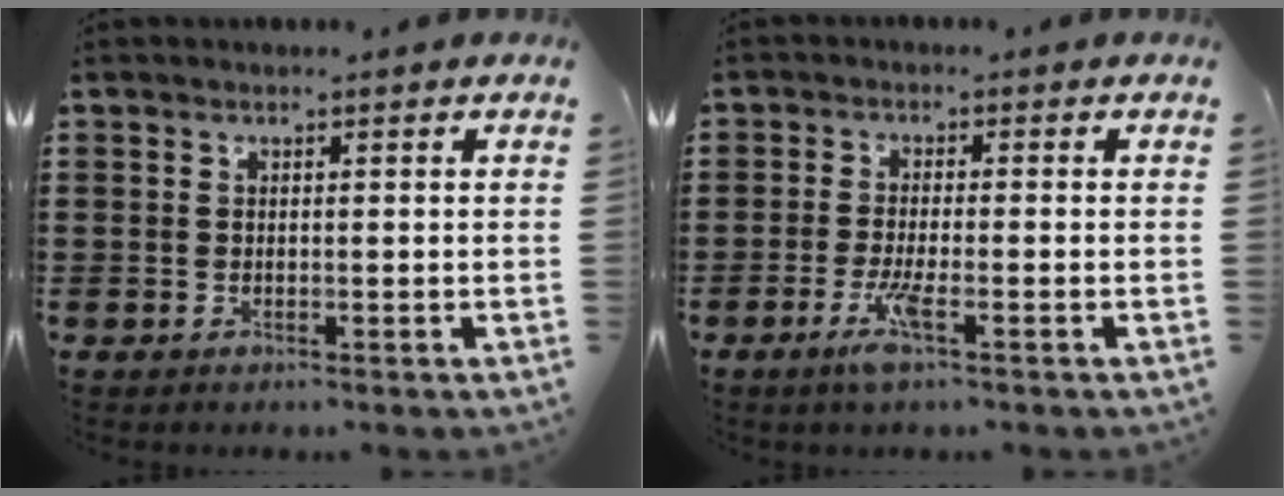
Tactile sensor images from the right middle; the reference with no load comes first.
{"total": 4.4, "force": [-2.0, 0.5, 3.8], "torque": [-0.084, -0.013, -0.040]}